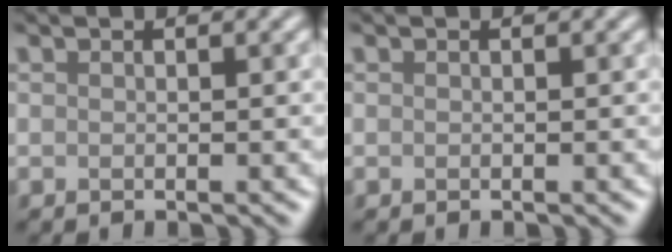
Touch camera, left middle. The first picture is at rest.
{"total": 0.0}